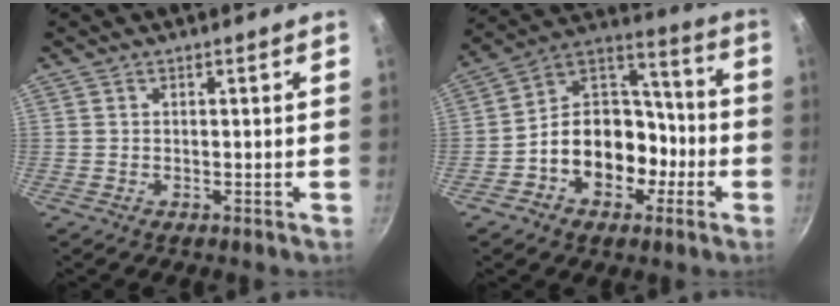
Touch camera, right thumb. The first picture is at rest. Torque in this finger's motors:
{"motor_torque": [0.14, 0.45, -0.12, -0.11, 0.10]}